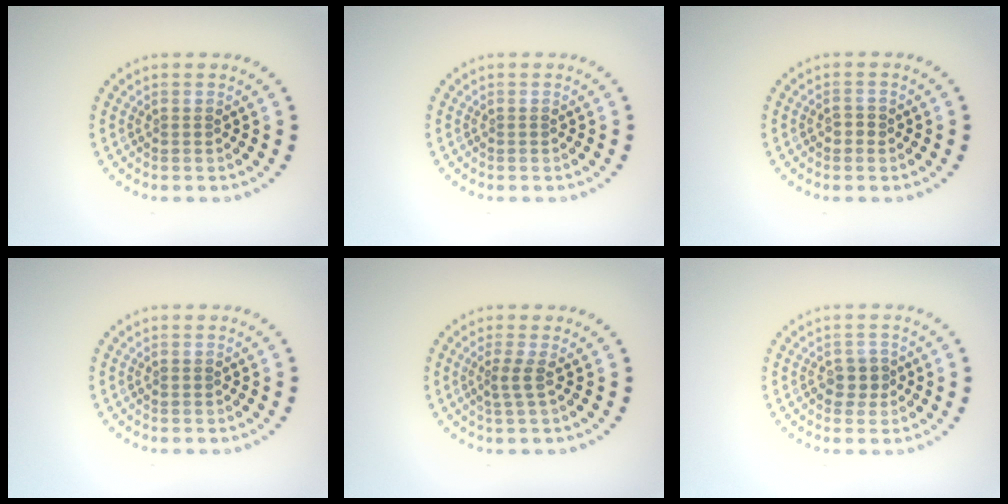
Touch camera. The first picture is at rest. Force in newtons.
{"total": 0.0}
{"total": 1.0, "press": 0.9, "slide": 0.2}
{"total": 0.5, "press": 0.5, "slide": 0.1}
{"total": 1.6, "press": 1.0, "slide": 1.2}
{"total": 1.5, "press": 1.4, "slide": 0.6}